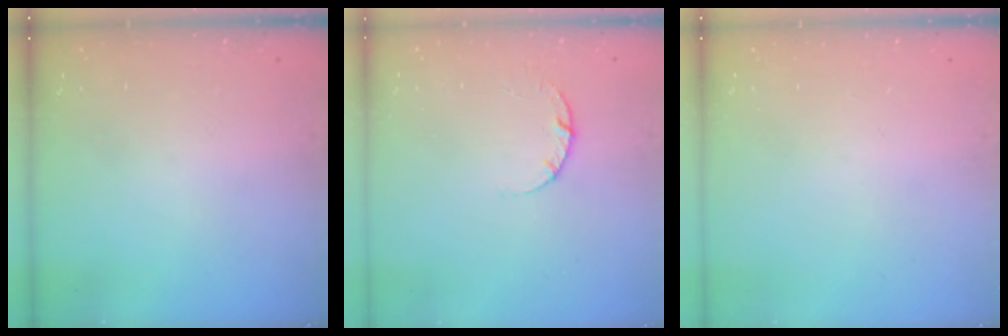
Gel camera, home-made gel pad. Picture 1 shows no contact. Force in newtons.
{"total": 3.6, "press": 3.5, "slide": 0.5}
{"total": 0.0}